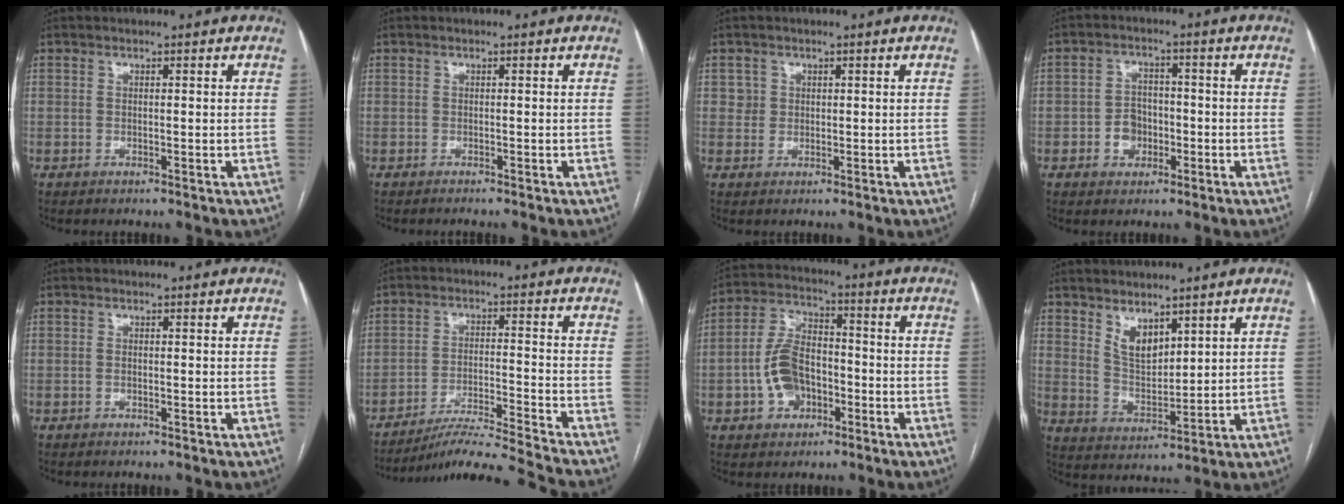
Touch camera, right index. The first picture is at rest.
{"total": 1.2, "force": [-1.0, -0.2, 0.5], "torque": [-0.005, 0.001, -0.015]}
{"total": 1.7, "force": [0.6, 1.6, -0.1], "torque": [0.013, 0.002, 0.004]}
{"total": 4.6, "force": [-1.5, 3.7, 2.3], "torque": [-0.040, 0.013, -0.021]}
{"total": 0.7, "force": [-0.2, 0.4, 0.5], "torque": [-0.013, 0.000, -0.003]}
{"total": 13.2, "force": [-12.1, -3.3, 4.0], "torque": [-0.051, -0.013, -0.201]}
{"total": 9.5, "force": [-2.8, 6.2, 6.7], "torque": [-0.145, 0.020, -0.051]}
{"total": 5.7, "force": [3.8, 2.5, 3.4], "torque": [-0.069, -0.007, 0.085]}